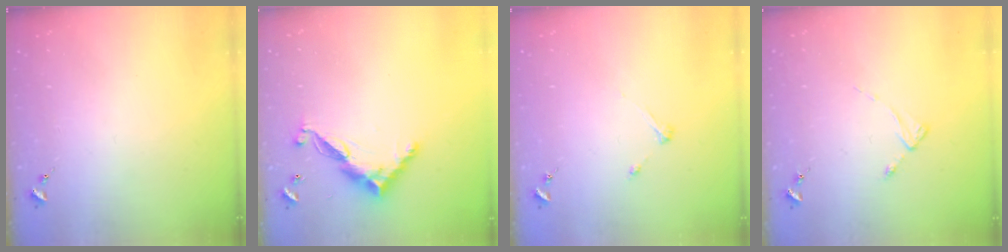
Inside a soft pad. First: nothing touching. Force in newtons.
{"total": 11.6, "press": 11.6, "slide": 0.3}
{"total": 3.2, "press": 3.2, "slide": 0.4}
{"total": 2.5, "press": 2.5, "slide": 0.3}